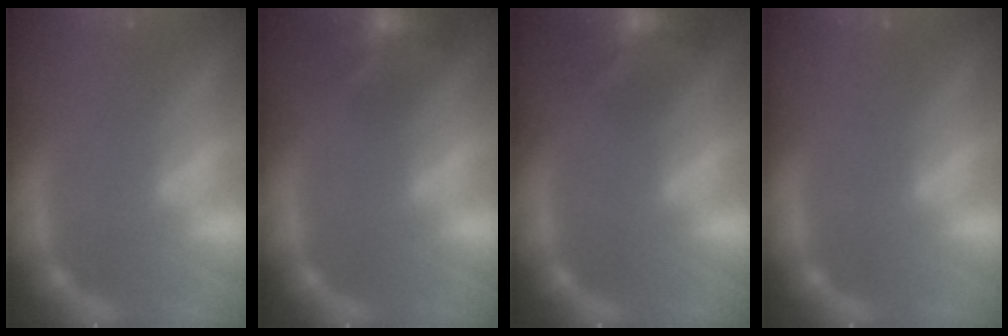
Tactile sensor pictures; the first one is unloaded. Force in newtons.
{"total": 9.5}
{"total": 9.9}
{"total": 0.0}